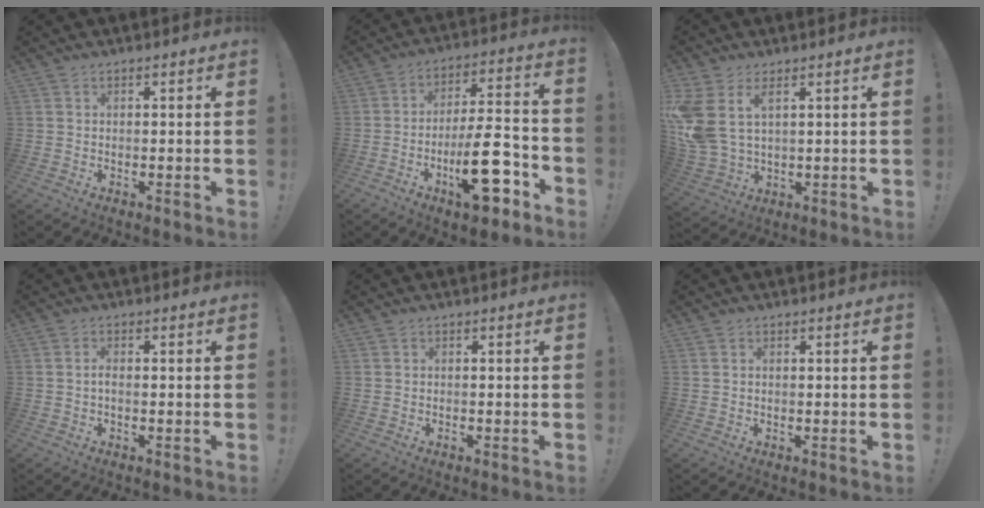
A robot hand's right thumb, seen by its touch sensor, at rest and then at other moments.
{"total": 19.0, "force": [-7.5, 6.8, 16.1], "torque": [-0.242, 0.048, -0.113]}
{"total": 9.6, "force": [4.5, 5.2, 6.6], "torque": [-0.150, -0.022, 0.086]}
{"total": 1.4, "force": [-0.6, 0.5, 1.2], "torque": [-0.026, 0.004, -0.011]}
{"total": 0.7, "force": [-0.7, 0.0, 0.1], "torque": [-0.005, 0.002, -0.012]}
{"total": 0.0}